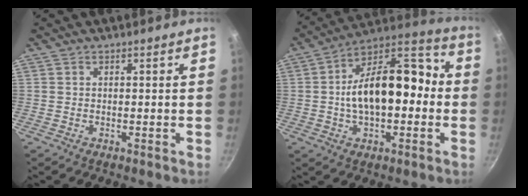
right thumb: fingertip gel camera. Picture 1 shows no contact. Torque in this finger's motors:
{"motor_torque": [2.25, 2.43, 0.25, 0.01, 0.51]}